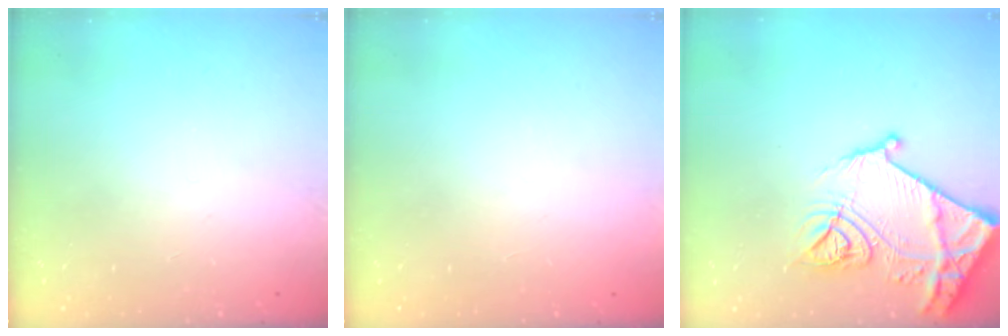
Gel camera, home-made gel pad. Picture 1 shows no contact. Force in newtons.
{"total": 1.5, "press": 1.5, "slide": 0.1}
{"total": 18.3, "press": 18.2, "slide": 2.0}